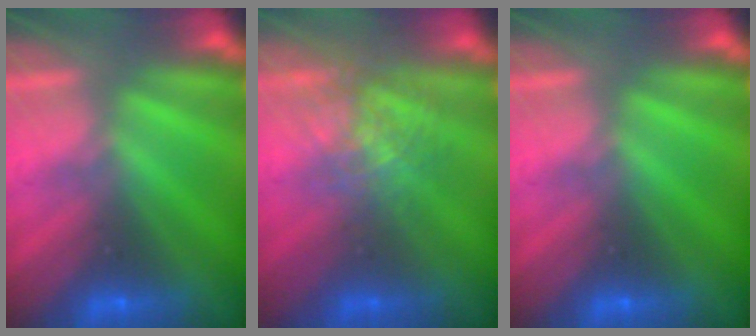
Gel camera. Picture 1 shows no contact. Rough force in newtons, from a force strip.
{"total": 2.7}
{"total": 0.0}